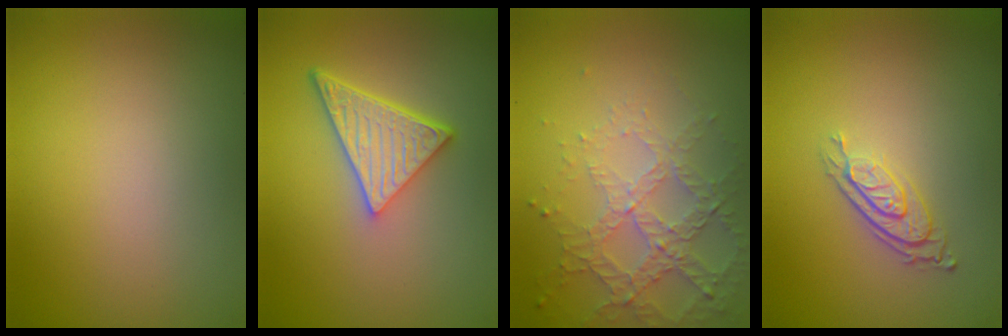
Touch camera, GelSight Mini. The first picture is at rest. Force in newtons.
{"total": 5.5, "press": 4.1, "slide": 3.7}
{"total": 4.5, "press": 3.1, "slide": 3.3}
{"total": 2.9, "press": 2.1, "slide": 2.1}